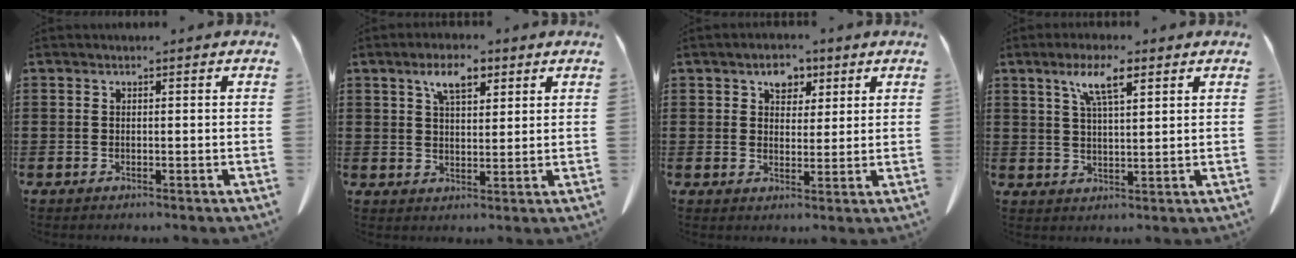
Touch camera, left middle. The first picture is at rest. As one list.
[{"total": 5.7, "force": [3.4, 2.4, 4.0], "torque": [-0.072, 0.004, 0.055]}, {"total": 4.1, "force": [2.5, 2.8, 1.6], "torque": [-0.021, 0.004, 0.040]}, {"total": 6.7, "force": [3.8, 1.5, 5.3], "torque": [-0.107, 0.006, 0.064]}]